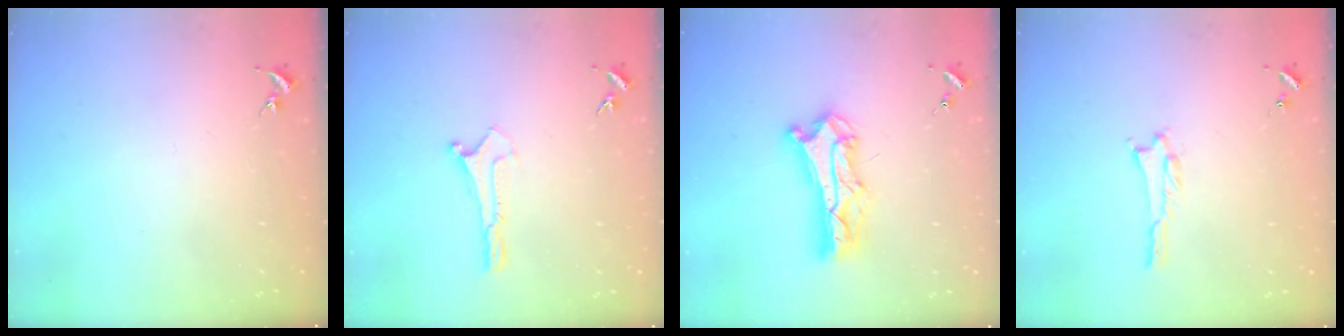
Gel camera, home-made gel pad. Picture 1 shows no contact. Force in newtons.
{"total": 0.0}
{"total": 9.6, "press": 9.6, "slide": 0.9}
{"total": 1.0, "press": 1.0, "slide": 0.2}